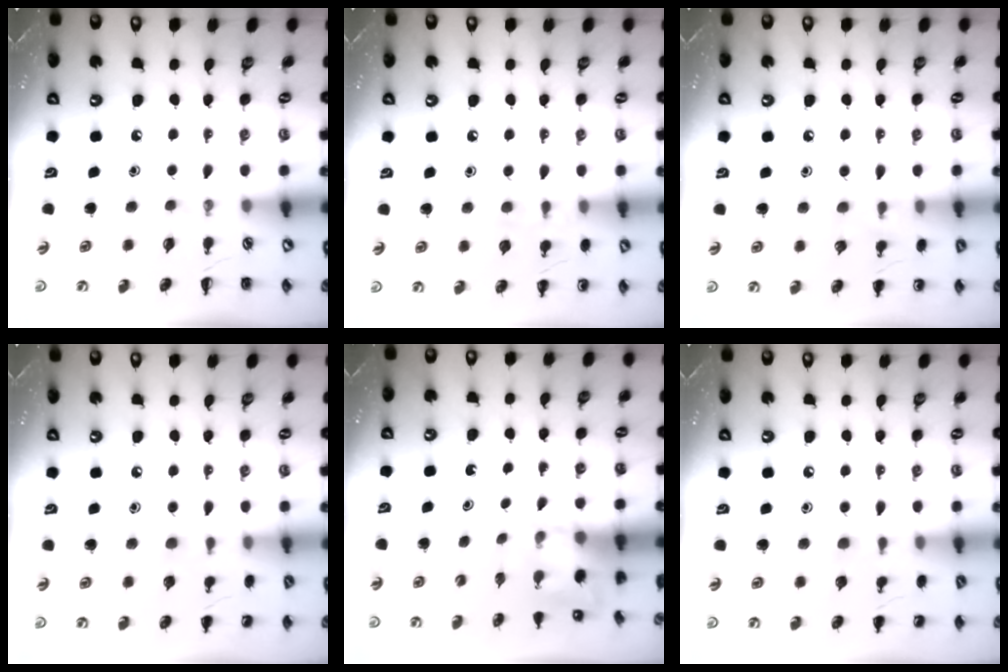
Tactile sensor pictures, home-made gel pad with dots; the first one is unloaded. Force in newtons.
{"total": 7.7, "press": 7.5, "slide": 1.9}
{"total": 7.4, "press": 7.2, "slide": 1.6}
{"total": 5.8, "press": 5.5, "slide": 1.8}
{"total": 2.1, "press": 2.0, "slide": 0.7}
{"total": 6.2, "press": 5.9, "slide": 1.8}